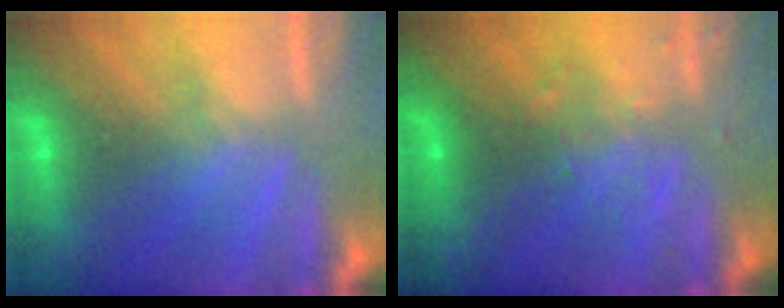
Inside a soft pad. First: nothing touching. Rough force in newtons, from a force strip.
{"total": 2.9}